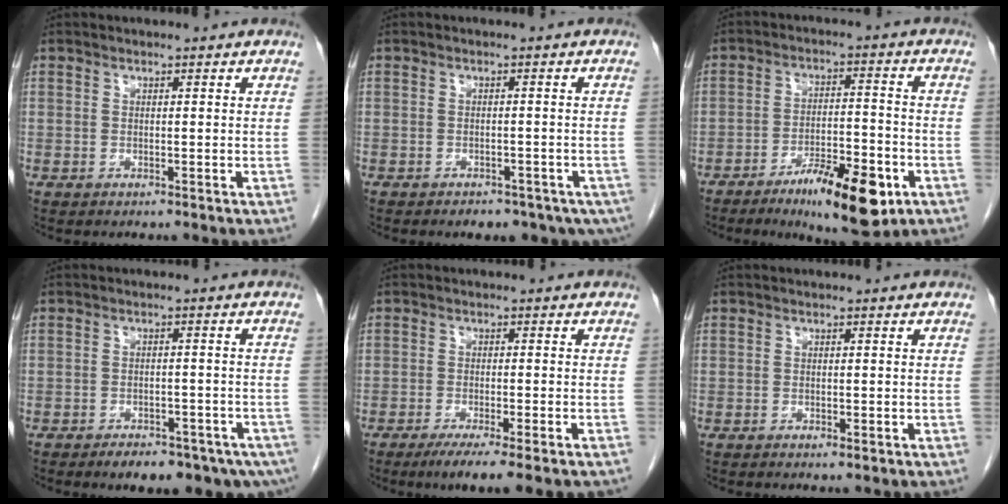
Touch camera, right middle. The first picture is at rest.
{"total": 8.4, "force": [-6.0, 4.6, 3.7], "torque": [-0.040, -0.002, -0.067]}
{"total": 12.2, "force": [-6.6, 2.8, 9.8], "torque": [-0.153, -0.008, -0.098]}
{"total": 11.5, "force": [-8.2, 5.1, 6.2], "torque": [-0.071, -0.001, -0.103]}
{"total": 7.7, "force": [-5.6, 0.0, 5.4], "torque": [-0.069, -0.018, -0.080]}
{"total": 0.8, "force": [-0.5, 0.2, 0.7], "torque": [-0.011, -0.001, -0.005]}